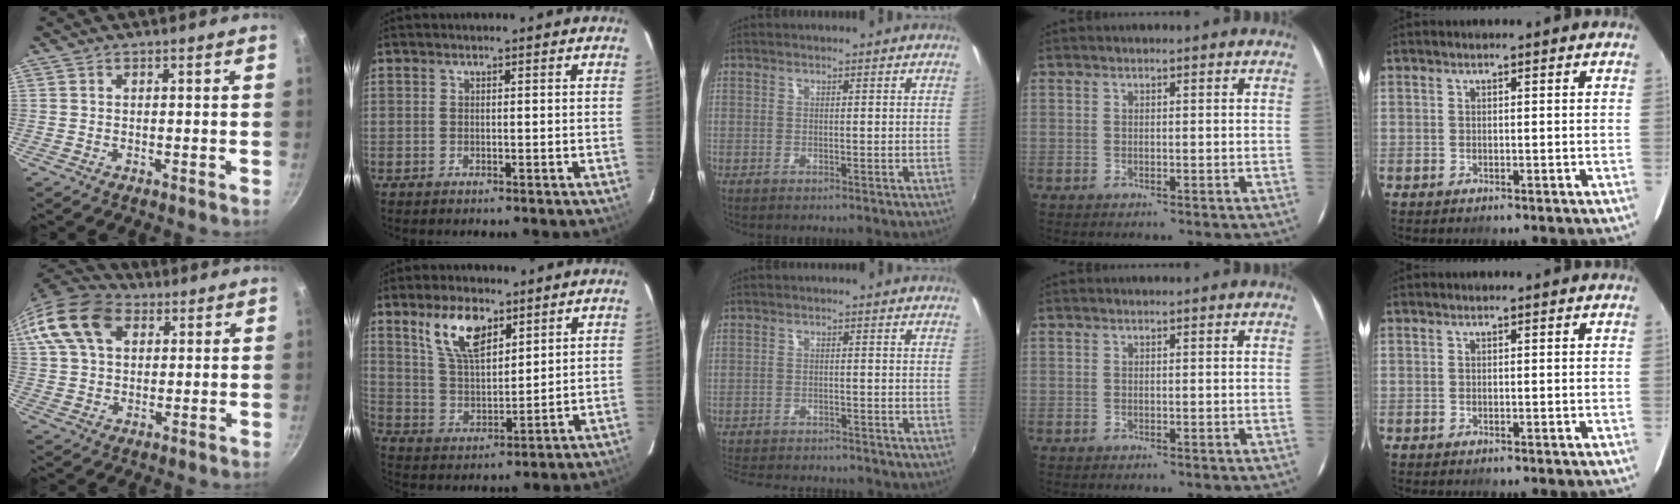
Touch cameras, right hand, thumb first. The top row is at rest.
{"thumb": {"total": 18.2, "force": [6.9, 12.4, 11.3], "torque": [-0.231, 0.023, 0.116]}, "index": {"total": 10.9, "force": [6.3, 5.0, 7.3], "torque": [-0.133, 0.010, 0.129]}, "middle": {"total": 11.9, "force": [-10.6, 3.4, 4.2], "torque": [-0.105, -0.017, -0.159]}}